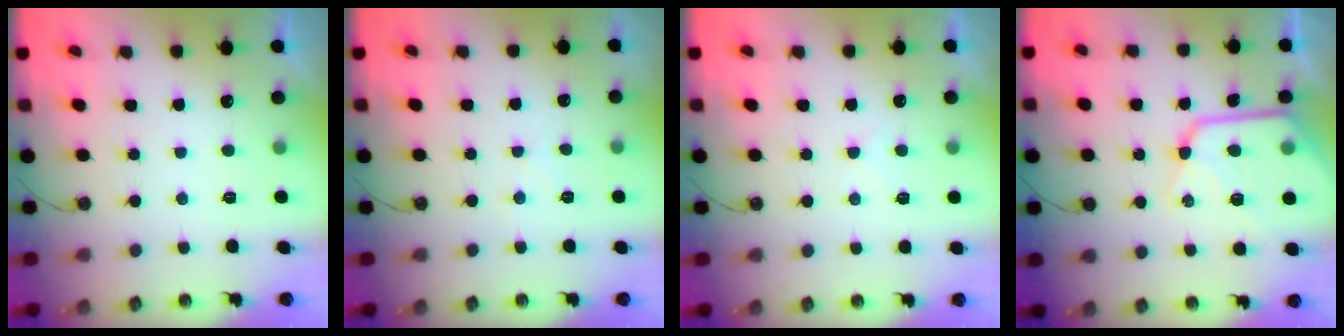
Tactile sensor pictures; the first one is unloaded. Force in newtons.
{"total": 4.3, "press": 4.2, "slide": 0.7}
{"total": 7.0, "press": 6.9, "slide": 0.5}
{"total": 15.9, "press": 15.8, "slide": 1.5}